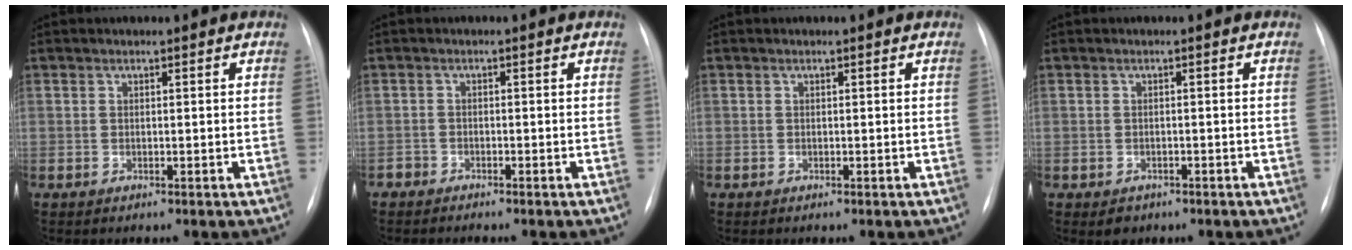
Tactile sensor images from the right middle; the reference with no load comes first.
{"total": 1.9, "force": [-1.8, 0.6, 0.1], "torque": [-0.002, -0.003, -0.031]}
{"total": 0.0}
{"total": 1.9, "force": [-1.1, 1.4, 0.5], "torque": [-0.007, 0.002, -0.010]}